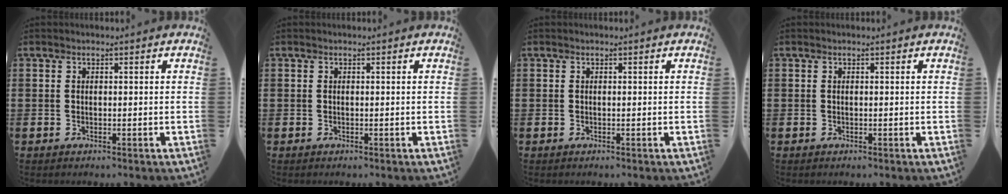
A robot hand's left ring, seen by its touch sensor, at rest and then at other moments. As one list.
[{"total": 0.0}, {"total": 0.0}, {"total": 0.0}]